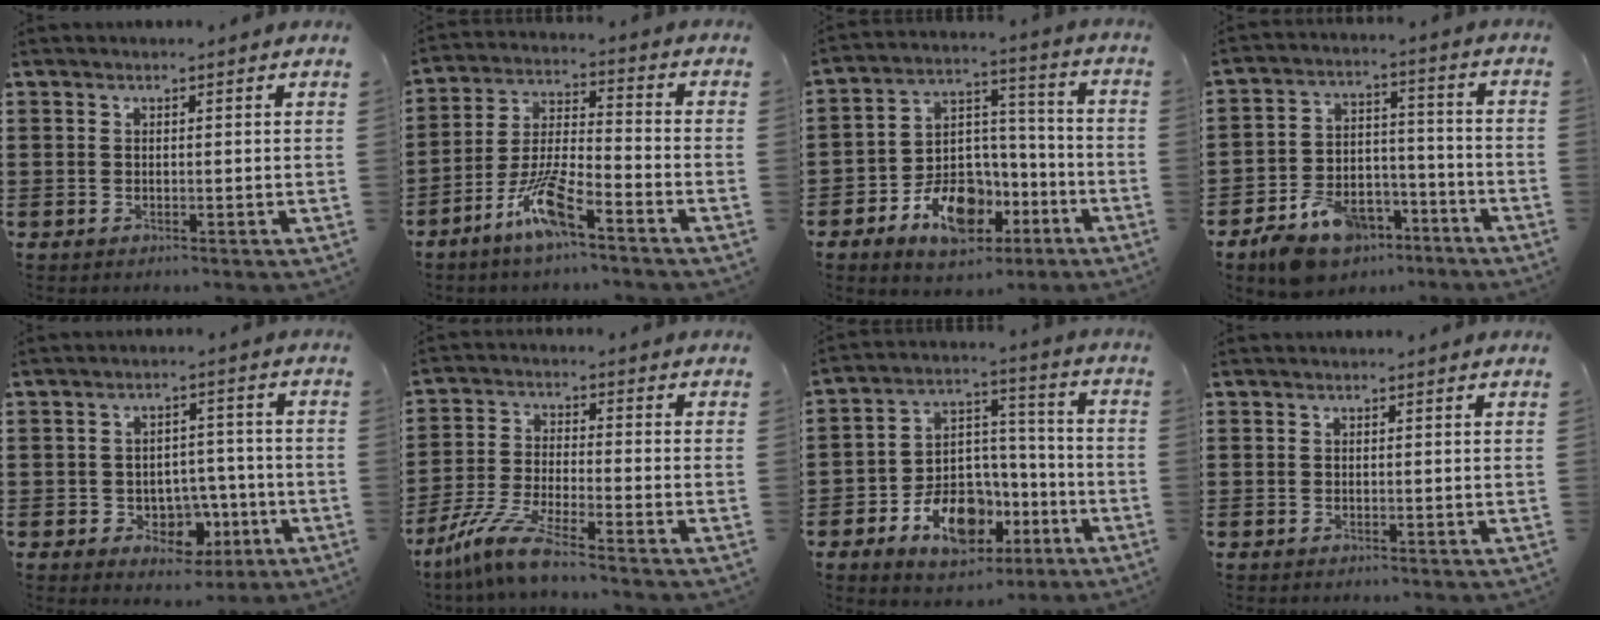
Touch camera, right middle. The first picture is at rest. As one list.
[{"total": 8.7, "force": [-5.6, 1.5, 6.5], "torque": [-0.148, -0.005, -0.109]}, {"total": 11.2, "force": [-6.2, 7.1, 6.1], "torque": [-0.114, 0.030, -0.106]}, {"total": 8.5, "force": [-6.9, 4.1, 2.7], "torque": [-0.059, 0.033, -0.132]}, {"total": 4.6, "force": [-1.8, 3.8, 1.8], "torque": [-0.036, 0.010, -0.035]}, {"total": 7.0, "force": [-5.8, 0.2, 3.9], "torque": [-0.102, -0.017, -0.118]}, {"total": 11.1, "force": [-5.9, 7.2, 6.1], "torque": [-0.115, 0.029, -0.101]}, {"total": 0.0}]